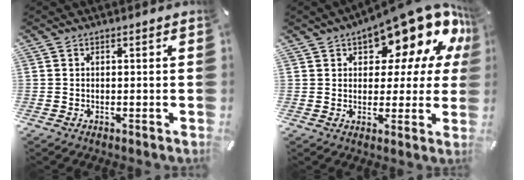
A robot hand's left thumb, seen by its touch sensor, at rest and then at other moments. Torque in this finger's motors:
{"motor_torque": [2.51, 2.50, 0.51, -0.22, 0.14]}